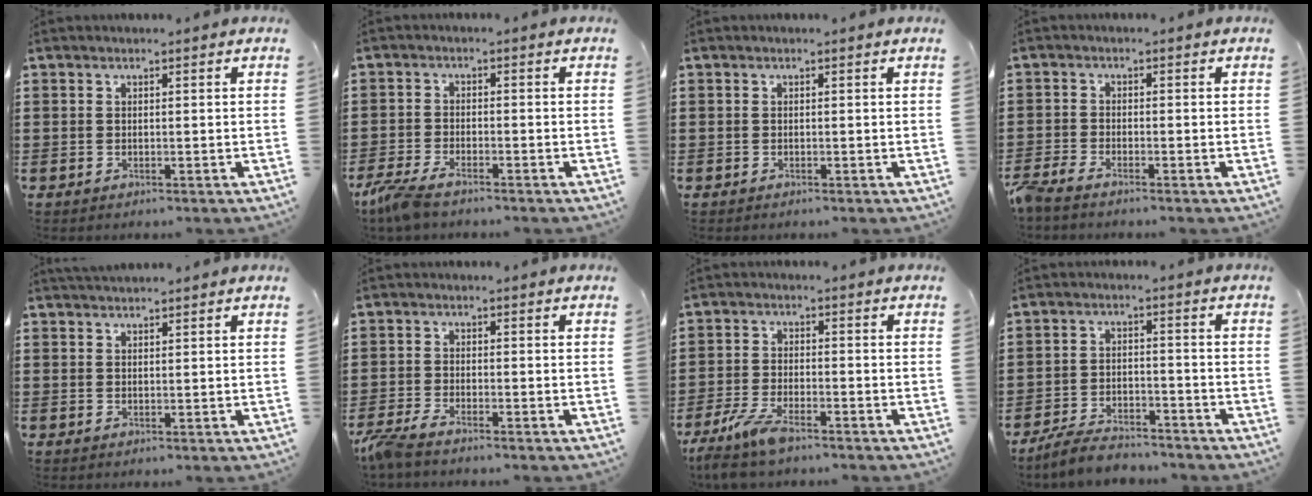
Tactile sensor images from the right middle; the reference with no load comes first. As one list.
[{"total": 3.9, "force": [-3.1, 0.6, 2.2], "torque": [-0.065, -0.011, -0.067]}, {"total": 0.0}, {"total": 1.9, "force": [-1.7, 0.2, 0.9], "torque": [-0.031, -0.003, -0.038]}, {"total": 1.4, "force": [1.4, 0.4, 0.2], "torque": [-0.007, 0.002, 0.026]}, {"total": 2.9, "force": [-2.6, 0.1, 1.4], "torque": [-0.054, -0.010, -0.060]}, {"total": 5.3, "force": [-4.1, 1.1, 3.2], "torque": [-0.086, -0.011, -0.084]}, {"total": 5.1, "force": [-4.8, 0.9, 1.5], "torque": [-0.032, 0.005, -0.094]}]